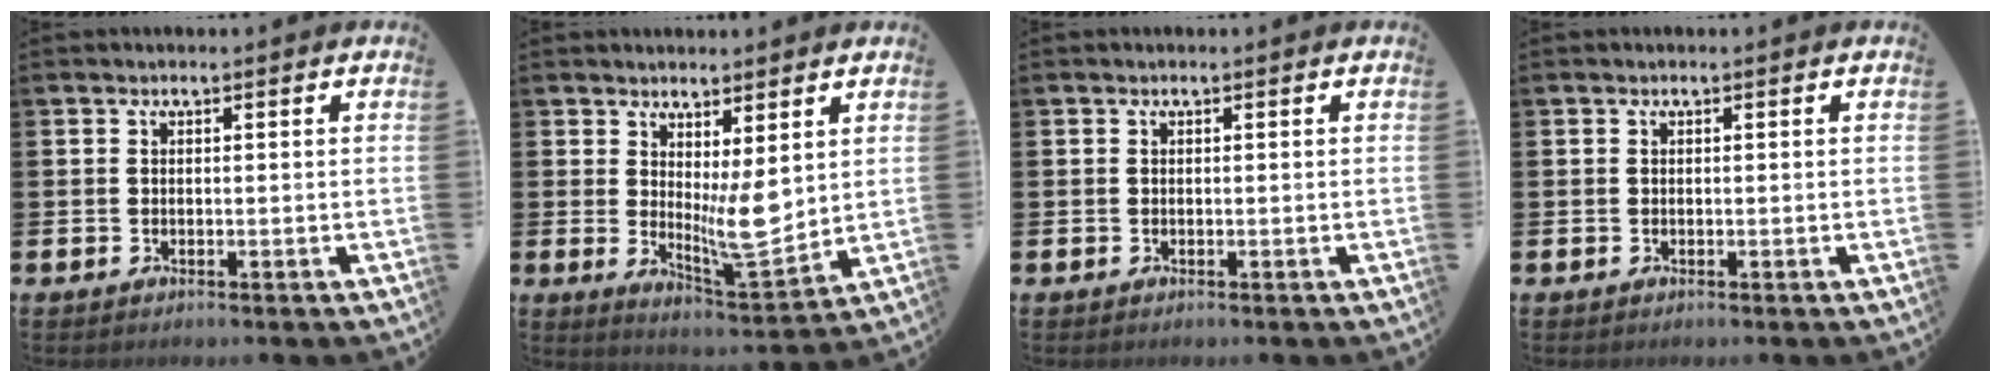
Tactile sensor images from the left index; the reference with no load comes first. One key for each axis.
{"total": 6.0, "fx": 2.2, "fy": 2.0, "fz": 5.3, "tx": -0.076, "ty": -0.031, "tz": 0.037}
{"total": 0.0}
{"total": 0.0}